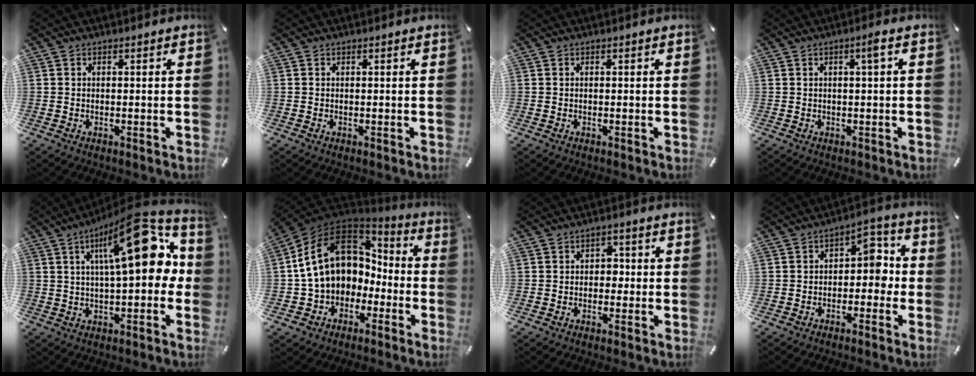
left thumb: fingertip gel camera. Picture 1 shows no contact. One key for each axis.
{"total": 0.0}
{"total": 0.0}
{"total": 2.9, "fx": 0.5, "fy": 0.3, "fz": 2.8, "tx": -0.046, "ty": 0.001, "tz": 0.004}
{"total": 20.1, "fx": 5.8, "fy": 7.8, "fz": 17.5, "tx": -0.247, "ty": -0.026, "tz": 0.087}
{"total": 16.9, "fx": 2.2, "fy": 13.7, "fz": 9.8, "tx": -0.196, "ty": 0.006, "tz": 0.042}
{"total": 2.8, "fx": -0.6, "fy": 2.2, "fz": 1.6, "tx": -0.017, "ty": 0.003, "tz": -0.019}
{"total": 6.3, "fx": -1.0, "fy": 4.5, "fz": 4.2, "tx": -0.050, "ty": 0.004, "tz": -0.031}